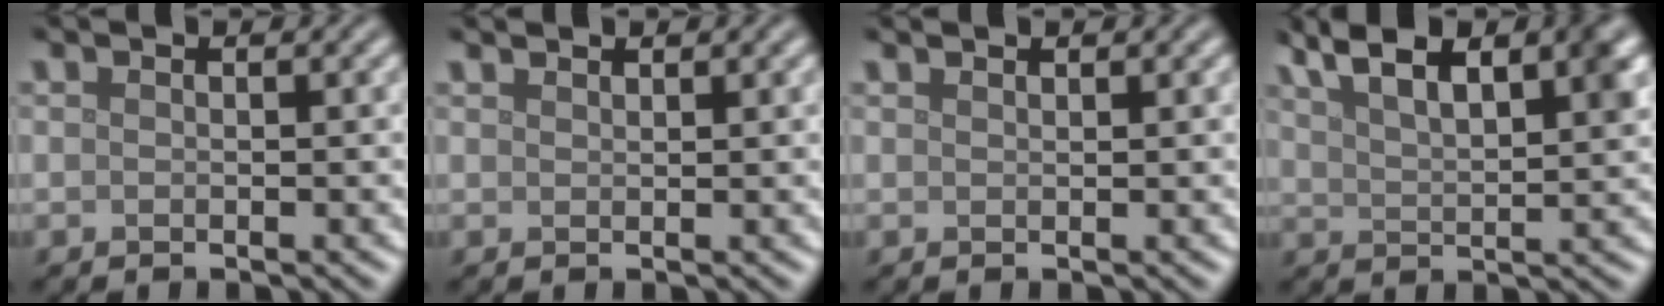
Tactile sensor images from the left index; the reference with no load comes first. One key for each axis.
{"total": 1.1, "fx": 1.1, "fy": 0.1, "fz": 0.2, "tx": -0.005, "ty": 0.000, "tz": 0.017}
{"total": 0.8, "fx": 0.7, "fy": 0.0, "fz": 0.1, "tx": -0.002, "ty": -0.001, "tz": 0.012}
{"total": 7.4, "fx": 4.6, "fy": 2.5, "fz": 5.3, "tx": -0.091, "ty": 0.018, "tz": 0.075}